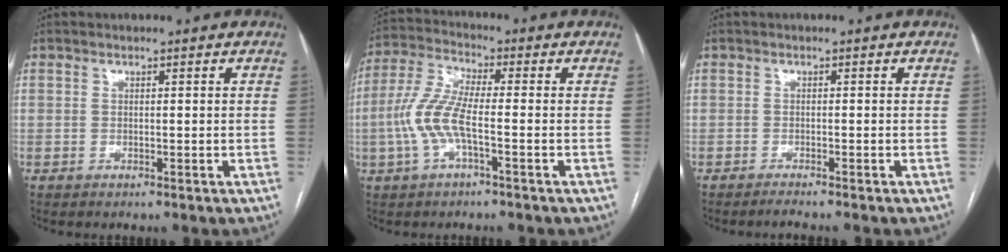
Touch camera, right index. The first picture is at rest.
{"total": 8.2, "force": [-2.0, 1.7, 7.8], "torque": [-0.182, 0.012, -0.047]}
{"total": 1.9, "force": [-1.6, -0.4, 0.8], "torque": [-0.011, 0.000, -0.026]}